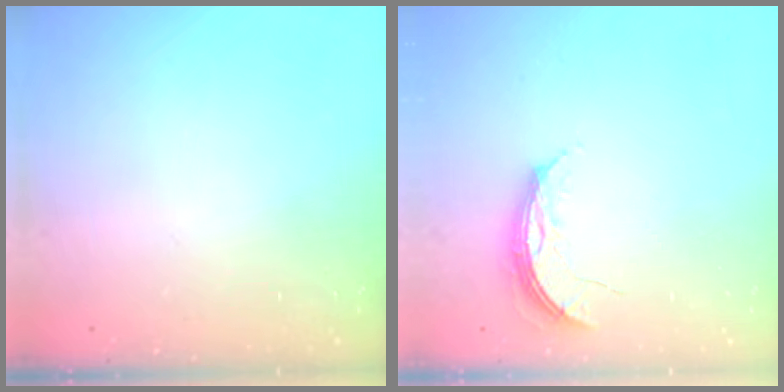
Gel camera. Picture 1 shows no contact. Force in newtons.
{"total": 5.6, "press": 5.6, "slide": 0.5}